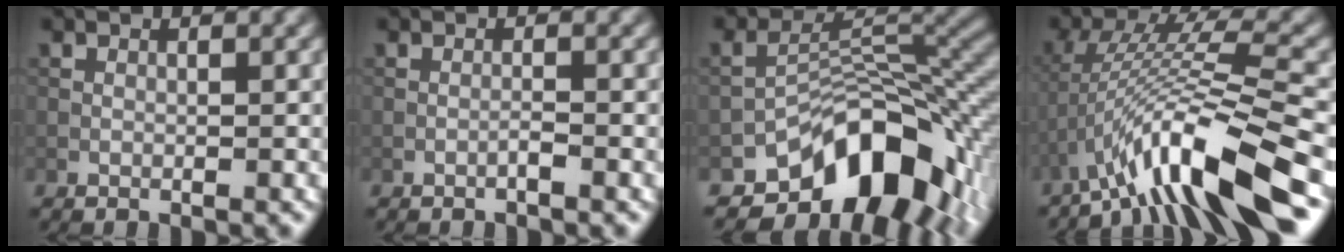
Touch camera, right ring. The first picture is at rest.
{"total": 0.7, "force": [-0.5, 0.0, 0.5], "torque": [-0.010, 0.004, -0.013]}
{"total": 11.1, "force": [-6.4, 6.0, 6.8], "torque": [-0.080, 0.003, -0.111]}
{"total": 10.1, "force": [-6.3, 1.5, 7.8], "torque": [-0.140, 0.013, -0.105]}